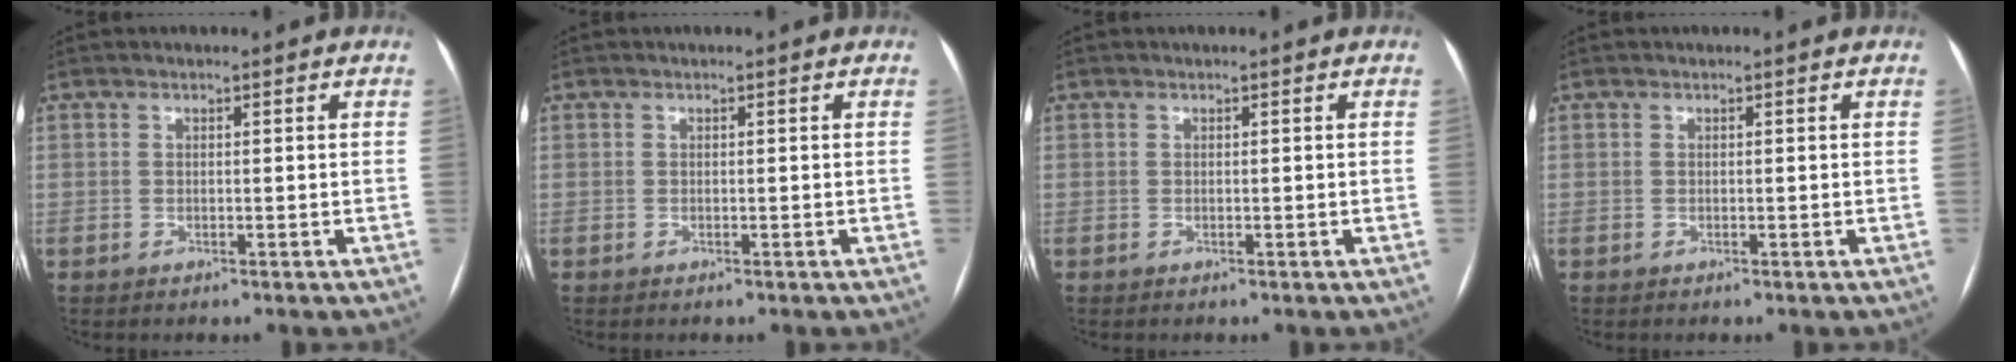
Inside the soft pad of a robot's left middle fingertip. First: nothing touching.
{"total": 0.0}
{"total": 0.0}
{"total": 0.0}